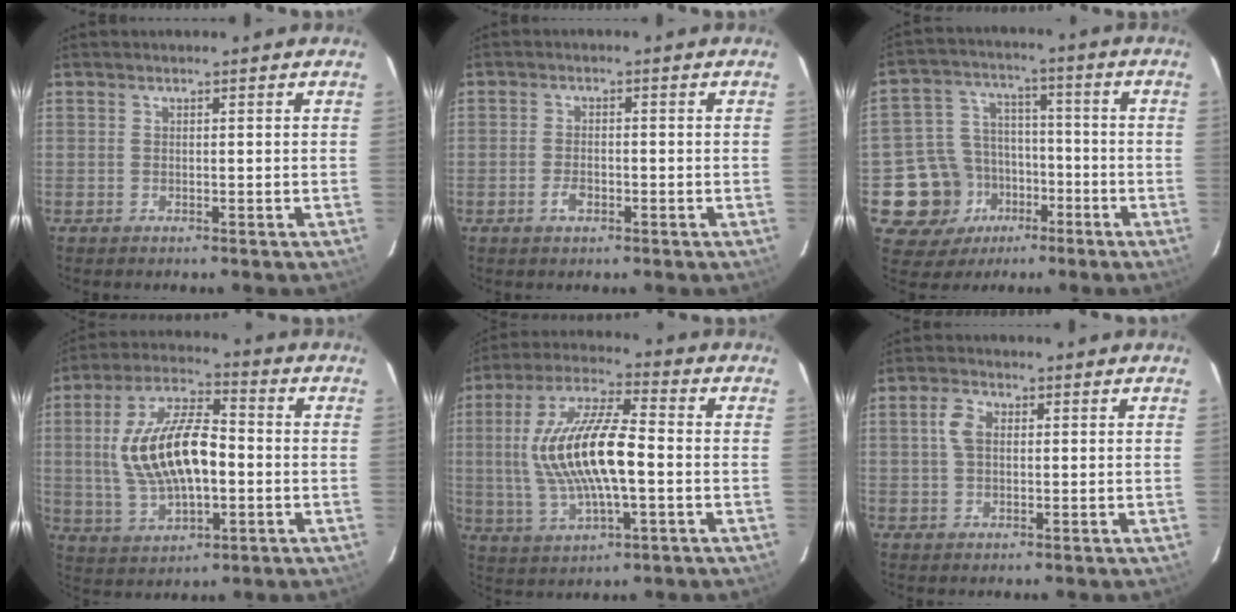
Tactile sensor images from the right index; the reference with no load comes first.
{"total": 2.7, "force": [-1.3, 1.5, 1.9], "torque": [-0.039, 0.000, -0.024]}
{"total": 13.1, "force": [-5.9, 11.2, 3.6], "torque": [-0.102, 0.035, -0.080]}
{"total": 16.4, "force": [-0.5, 7.5, 14.6], "torque": [-0.288, 0.012, 0.000]}
{"total": 16.4, "force": [-0.7, 5.3, 15.5], "torque": [-0.308, 0.008, -0.011]}
{"total": 3.8, "force": [0.6, 2.5, 2.8], "torque": [-0.057, 0.011, 0.012]}